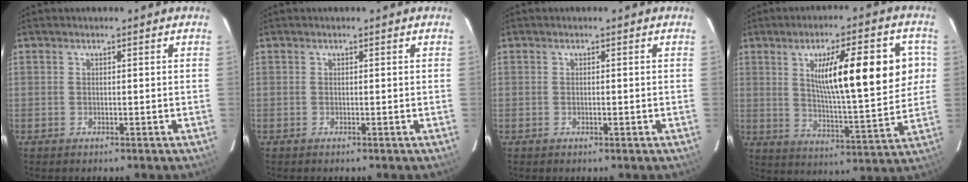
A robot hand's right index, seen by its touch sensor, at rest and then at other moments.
{"total": 0.0}
{"total": 0.5, "force": [-0.1, 0.3, 0.4], "torque": [-0.009, 0.000, -0.002]}
{"total": 18.0, "force": [4.5, 3.2, 17.1], "torque": [-0.254, 0.016, 0.073]}